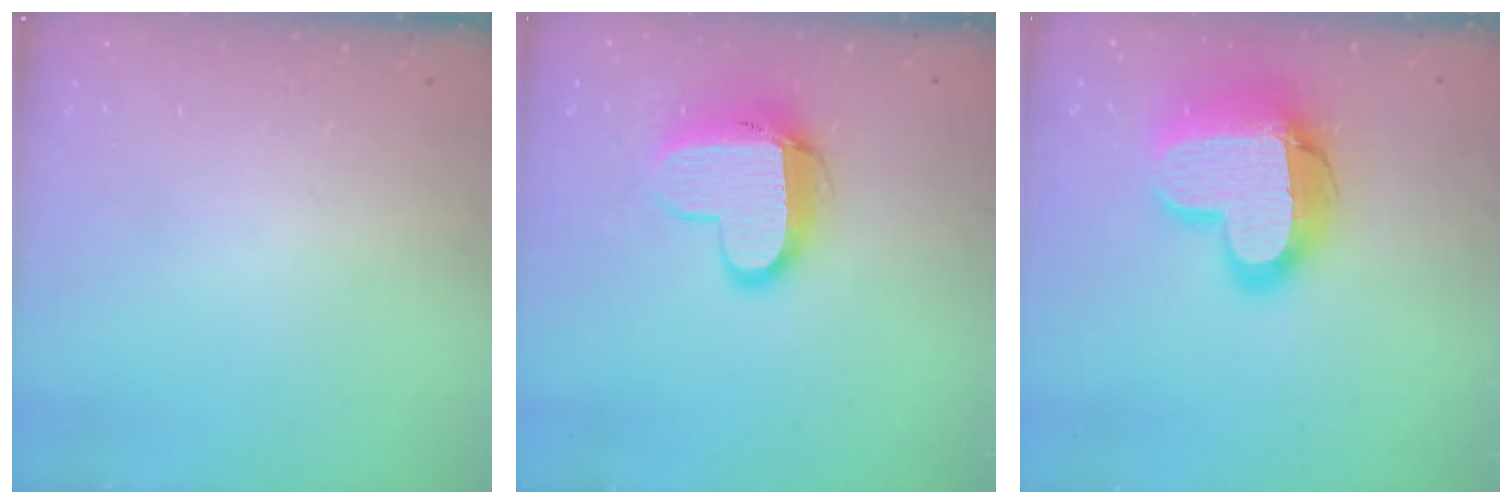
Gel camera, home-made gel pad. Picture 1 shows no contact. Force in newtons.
{"total": 11.4, "press": 11.4, "slide": 1.1}
{"total": 18.9, "press": 18.9, "slide": 1.2}